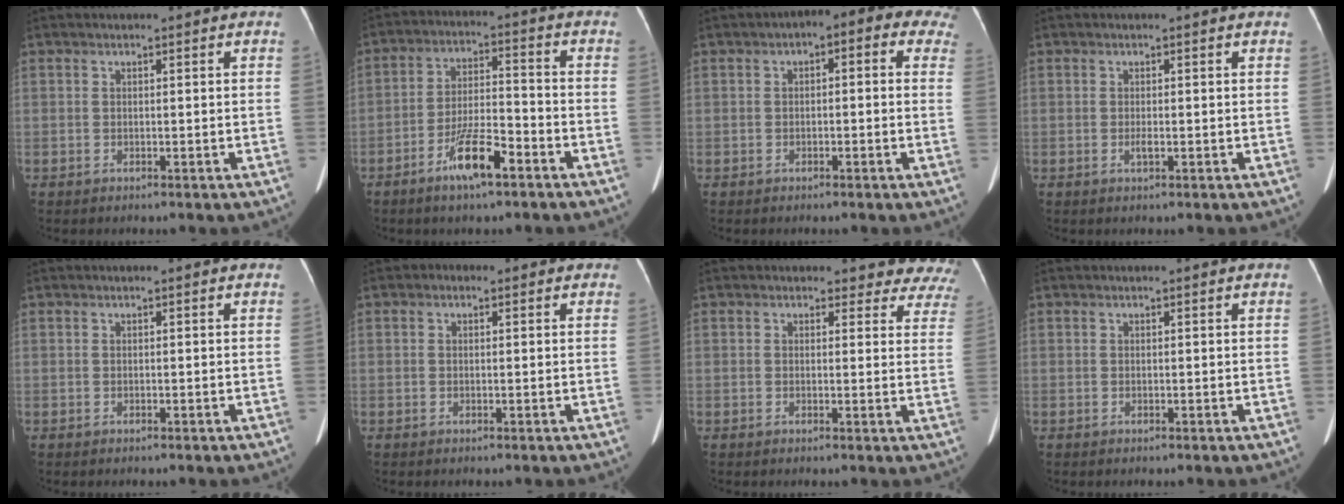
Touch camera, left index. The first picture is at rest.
{"total": 8.2, "force": [-5.0, 1.5, 6.3], "torque": [-0.124, -0.001, -0.089]}
{"total": 9.1, "force": [4.5, 4.0, 6.8], "torque": [-0.066, 0.038, 0.037]}
{"total": 0.8, "force": [-0.1, 0.1, 0.8], "torque": [-0.016, 0.000, -0.001]}
{"total": 0.0}
{"total": 1.2, "force": [0.3, 1.0, 0.5], "torque": [-0.009, 0.011, -0.001]}
{"total": 8.6, "force": [8.0, 3.3, -0.3], "torque": [0.063, -0.019, 0.041]}
{"total": 0.0}